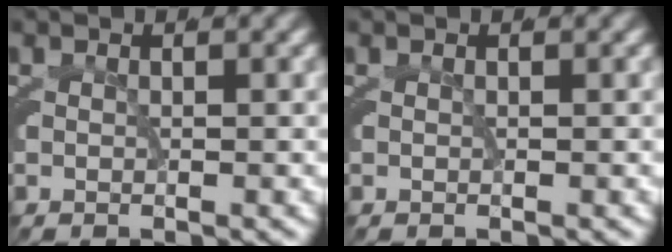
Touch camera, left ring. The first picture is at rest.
{"total": 0.0}